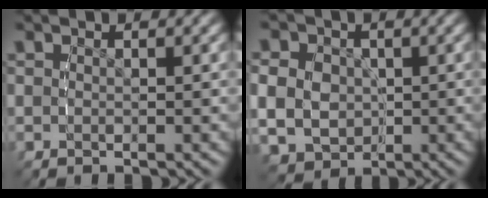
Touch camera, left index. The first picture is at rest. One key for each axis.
{"total": 7.7, "fx": -0.2, "fy": 6.9, "fz": 3.6, "tx": -0.079, "ty": -0.036, "tz": 0.007}